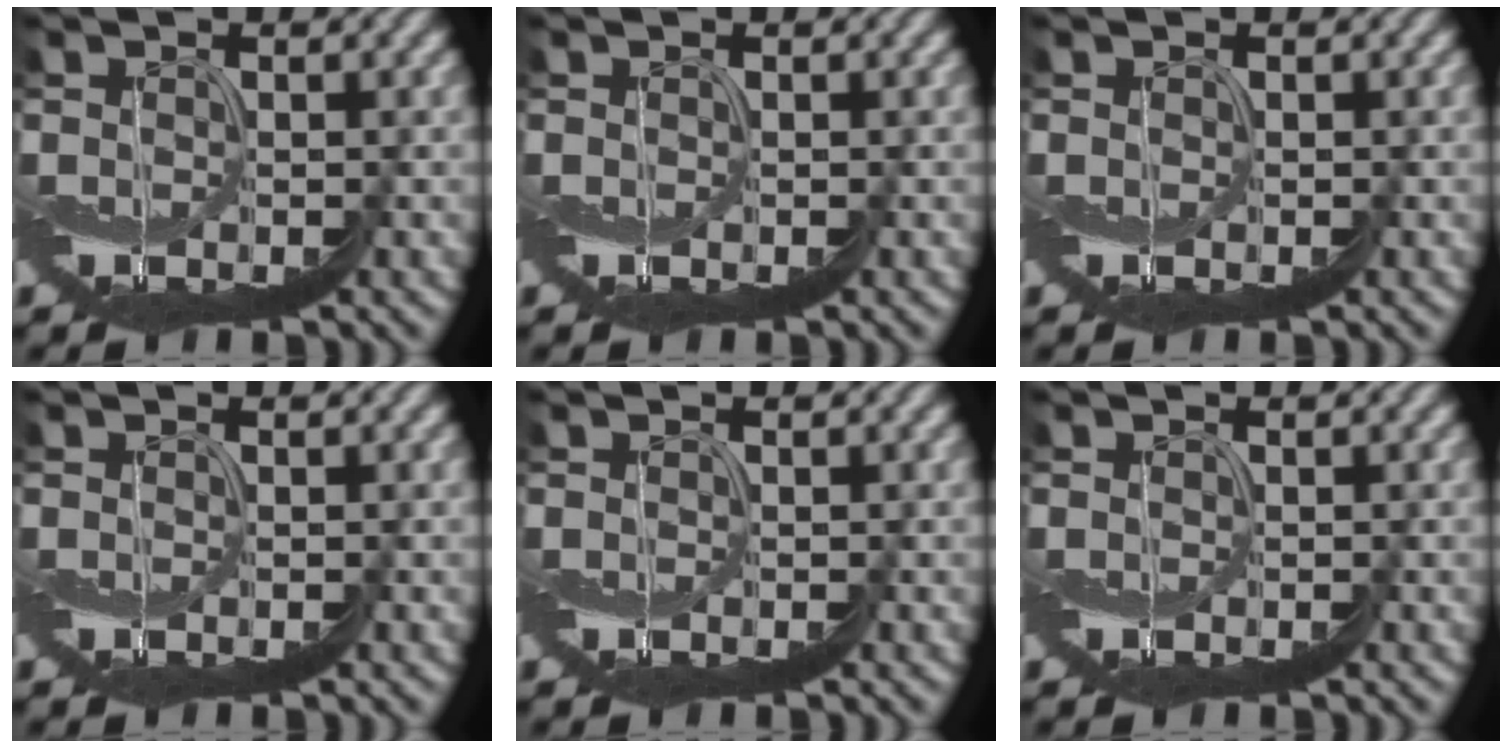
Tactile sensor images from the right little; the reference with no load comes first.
{"total": 0.0}
{"total": 0.0}
{"total": 0.0}
{"total": 0.0}
{"total": 0.0}